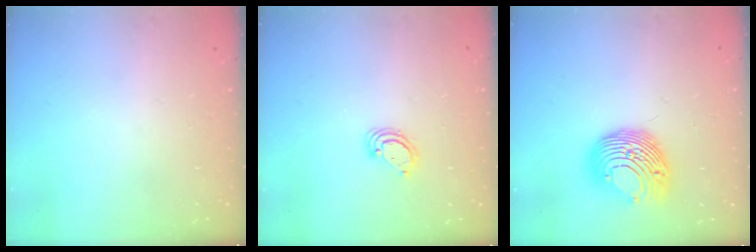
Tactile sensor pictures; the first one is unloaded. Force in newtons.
{"total": 3.5, "press": 3.5, "slide": 0.1}
{"total": 14.2, "press": 14.2, "slide": 0.0}